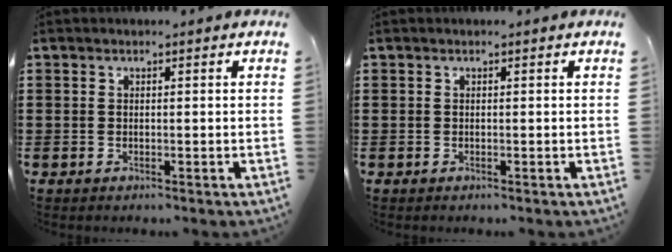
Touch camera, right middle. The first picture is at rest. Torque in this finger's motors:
{"motor_torque": [-0.39, -0.04, -0.11, -0.01]}